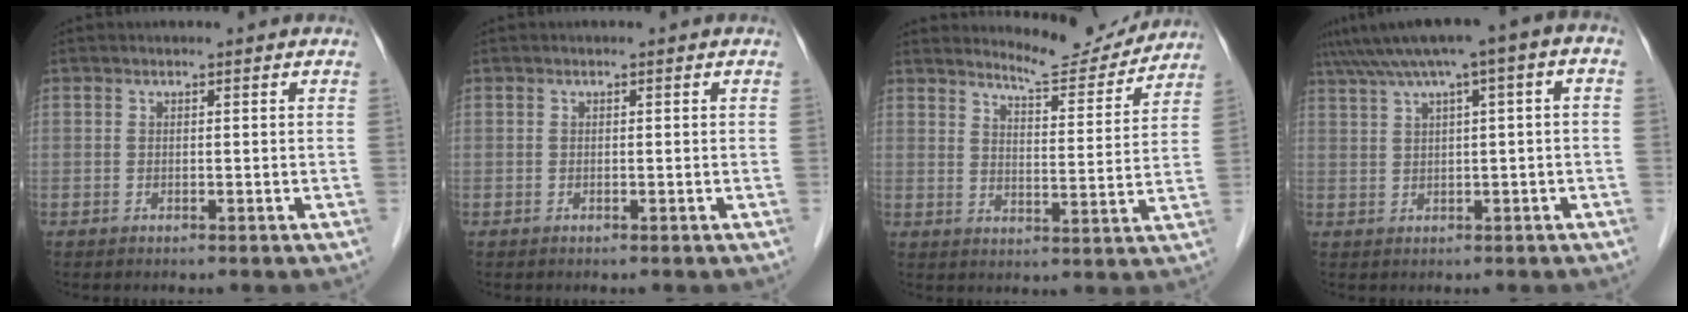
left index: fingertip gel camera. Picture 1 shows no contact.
{"total": 0.0}
{"total": 8.7, "force": [8.6, 0.8, 0.7], "torque": [-0.016, -0.013, 0.119]}
{"total": 8.4, "force": [3.2, 0.7, 7.7], "torque": [-0.133, 0.042, 0.050]}